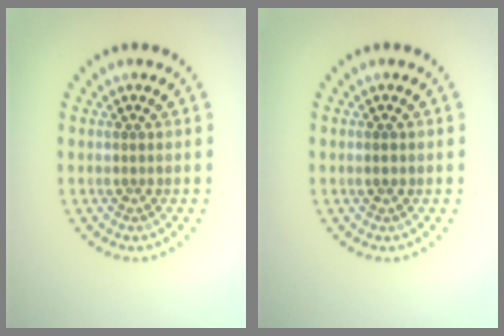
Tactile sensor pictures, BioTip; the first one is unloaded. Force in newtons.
{"total": 0.9, "press": 0.9, "slide": 0.2}